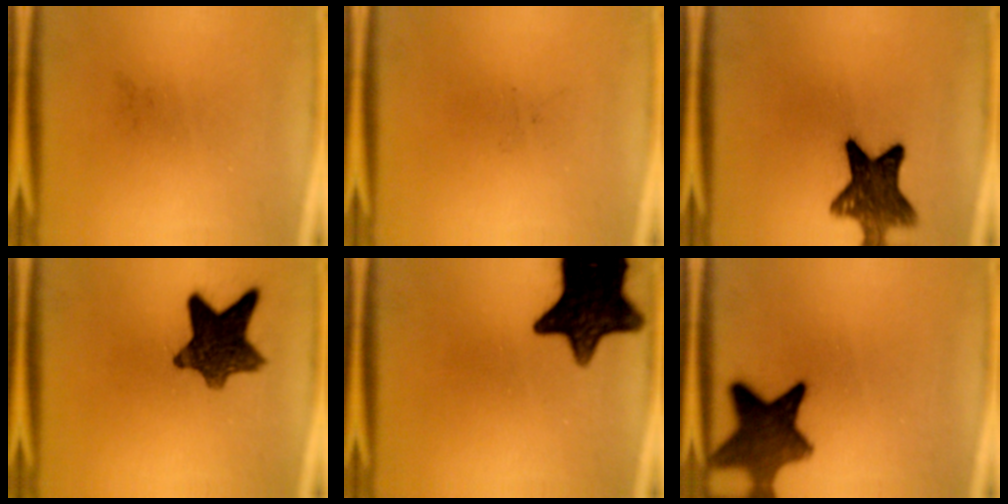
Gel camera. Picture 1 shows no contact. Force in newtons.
{"total": 0.0}
{"total": 10.4}
{"total": 10.7}
{"total": 15.0}
{"total": 10.5}